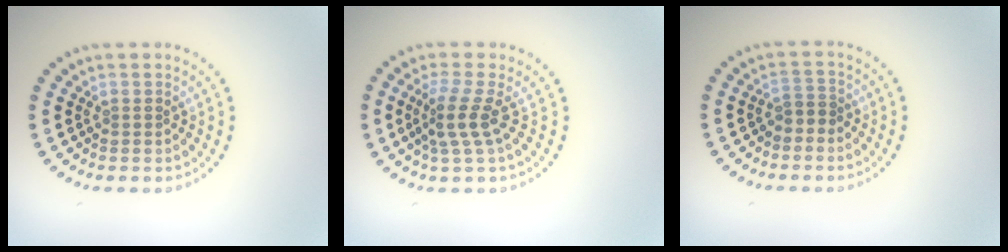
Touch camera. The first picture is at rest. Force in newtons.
{"total": 2.9, "press": 2.1, "slide": 2.0}
{"total": 1.3, "press": 1.1, "slide": 0.7}